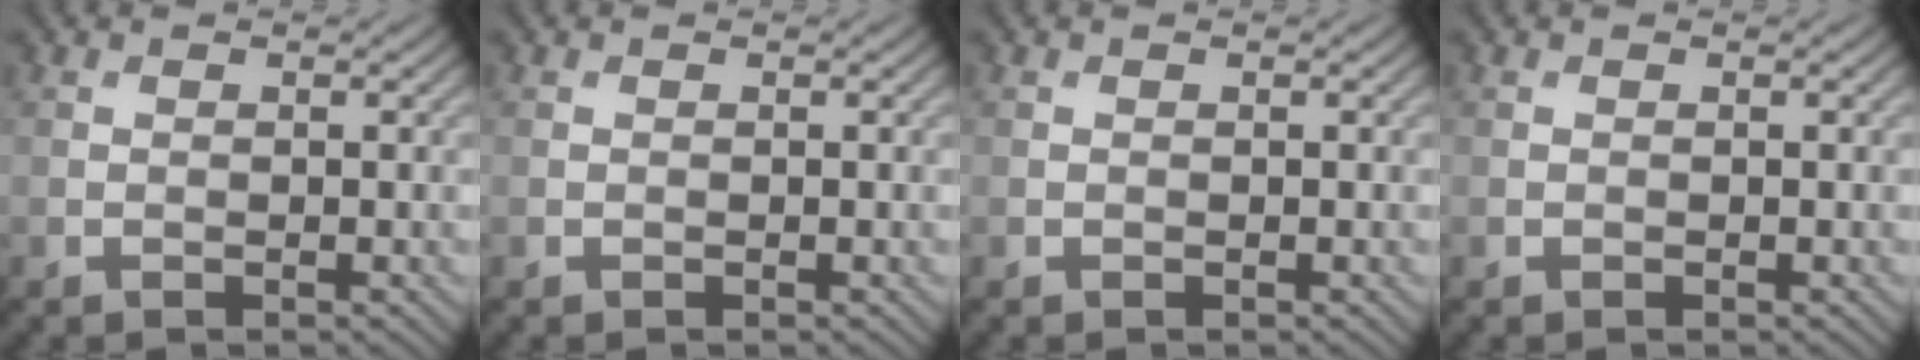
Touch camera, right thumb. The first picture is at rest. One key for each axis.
{"total": 0.0}
{"total": 0.0}
{"total": 0.0}